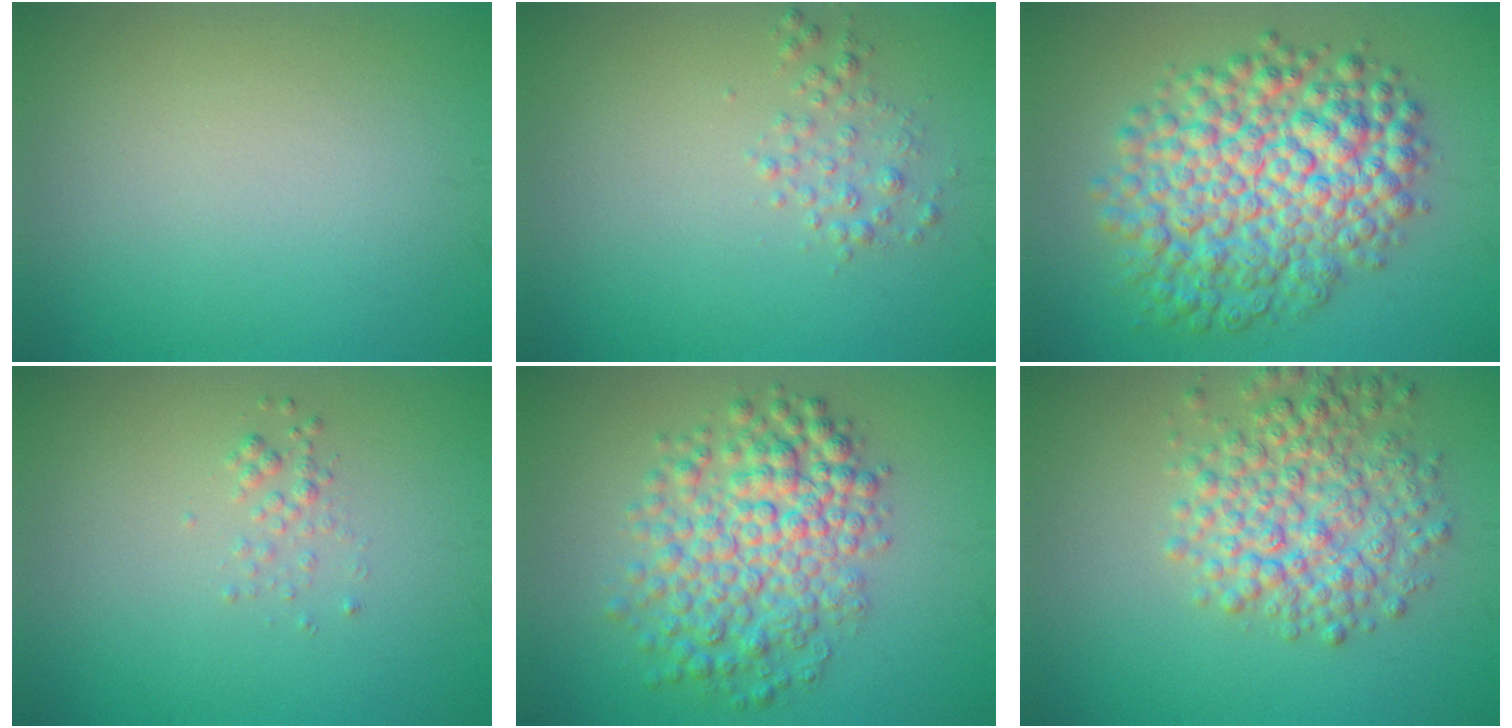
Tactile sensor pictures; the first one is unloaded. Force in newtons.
{"total": 1.5, "press": 1.5, "slide": 0.0}
{"total": 9.9, "press": 9.9, "slide": 0.2}
{"total": 1.0, "press": 1.0, "slide": 0.1}
{"total": 7.0, "press": 7.0, "slide": 0.2}
{"total": 5.9, "press": 5.9, "slide": 0.2}